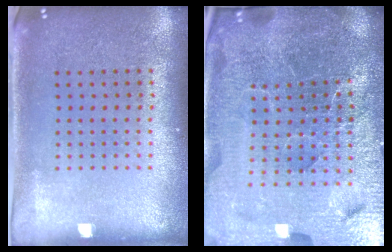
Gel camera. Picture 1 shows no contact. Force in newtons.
{"total": 7.1, "press": 6.2, "slide": 3.5}